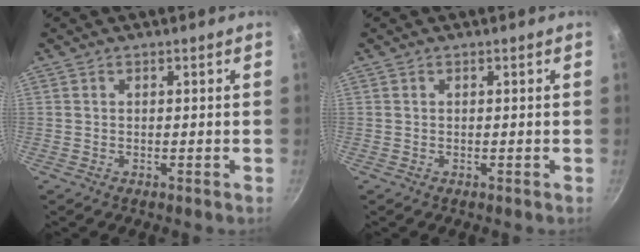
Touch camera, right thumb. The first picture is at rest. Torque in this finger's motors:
{"motor_torque": [-0.08, 0.08, -0.01, 0.10, 0.00]}